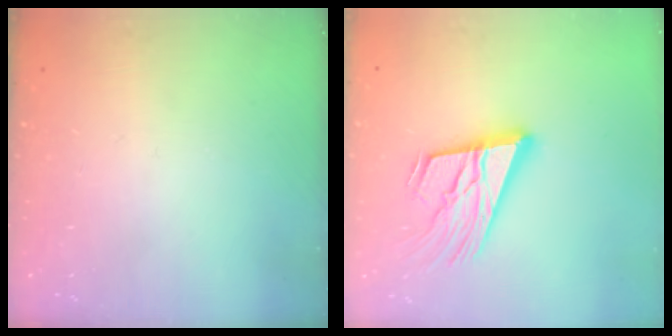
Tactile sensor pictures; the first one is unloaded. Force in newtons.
{"total": 20.4, "press": 19.9, "slide": 4.5}